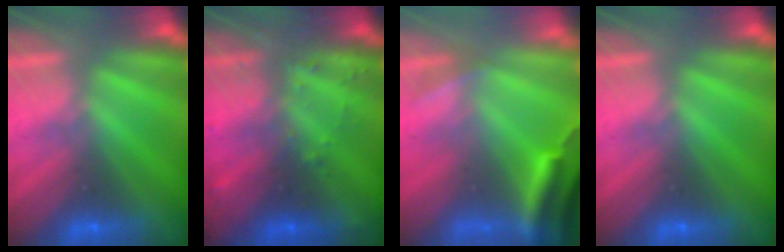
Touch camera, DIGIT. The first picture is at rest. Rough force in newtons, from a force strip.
{"total": 2.9}
{"total": 3.5}
{"total": 0.0}